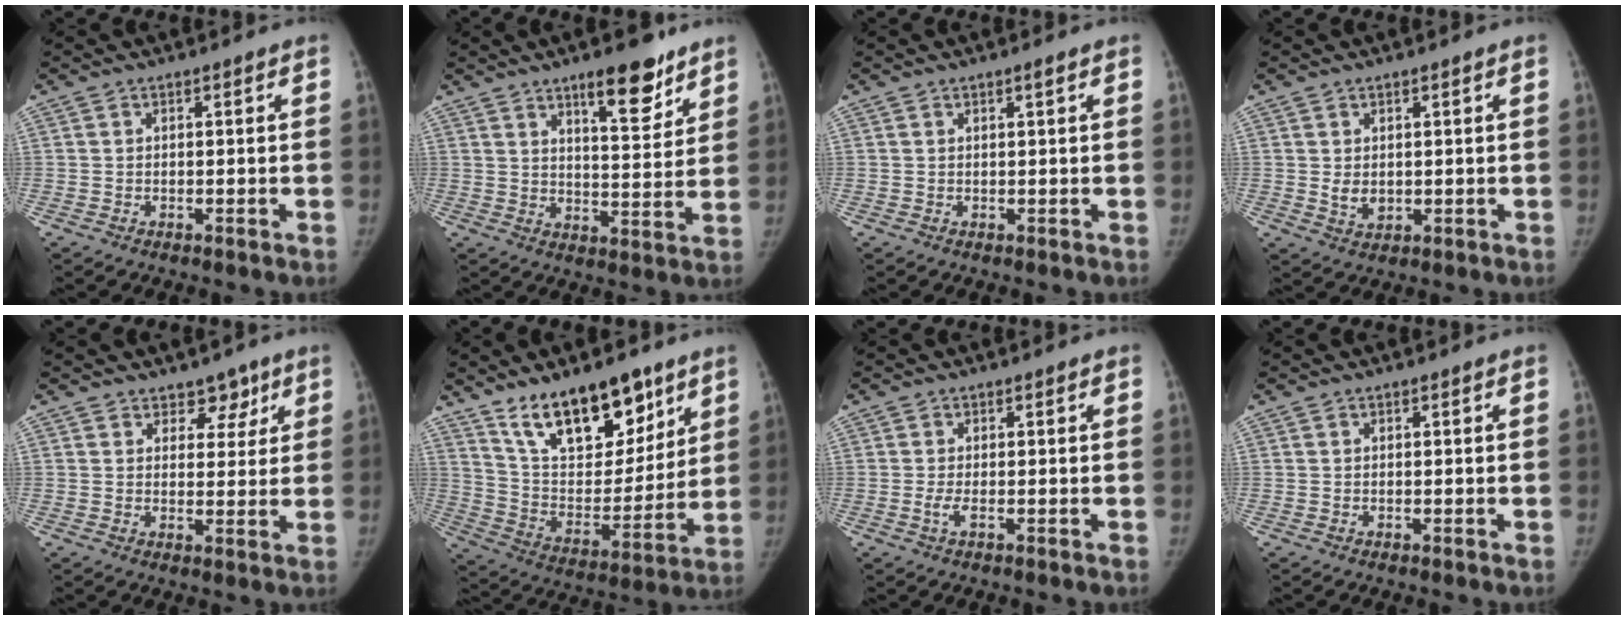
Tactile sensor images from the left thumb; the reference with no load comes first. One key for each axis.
{"total": 11.0, "fx": 7.4, "fy": 3.5, "fz": 7.3, "tx": -0.080, "ty": -0.049, "tz": 0.113}
{"total": 0.7, "fx": 0.4, "fy": 0.0, "fz": 0.5, "tx": -0.008, "ty": -0.001, "tz": 0.007}
{"total": 3.0, "fx": 0.4, "fy": 2.2, "fz": 2.0, "tx": -0.027, "ty": -0.009, "tz": 0.016}
{"total": 4.8, "fx": 3.3, "fy": 3.2, "fz": 1.6, "tx": 0.015, "ty": -0.017, "tz": 0.046}
{"total": 20.3, "fx": 13.5, "fy": 9.2, "fz": 12.0, "tx": -0.140, "ty": -0.072, "tz": 0.240}
{"total": 1.5, "fx": -0.4, "fy": 0.3, "fz": 1.5, "tx": -0.038, "ty": -0.006, "tz": -0.011}
{"total": 0.0}